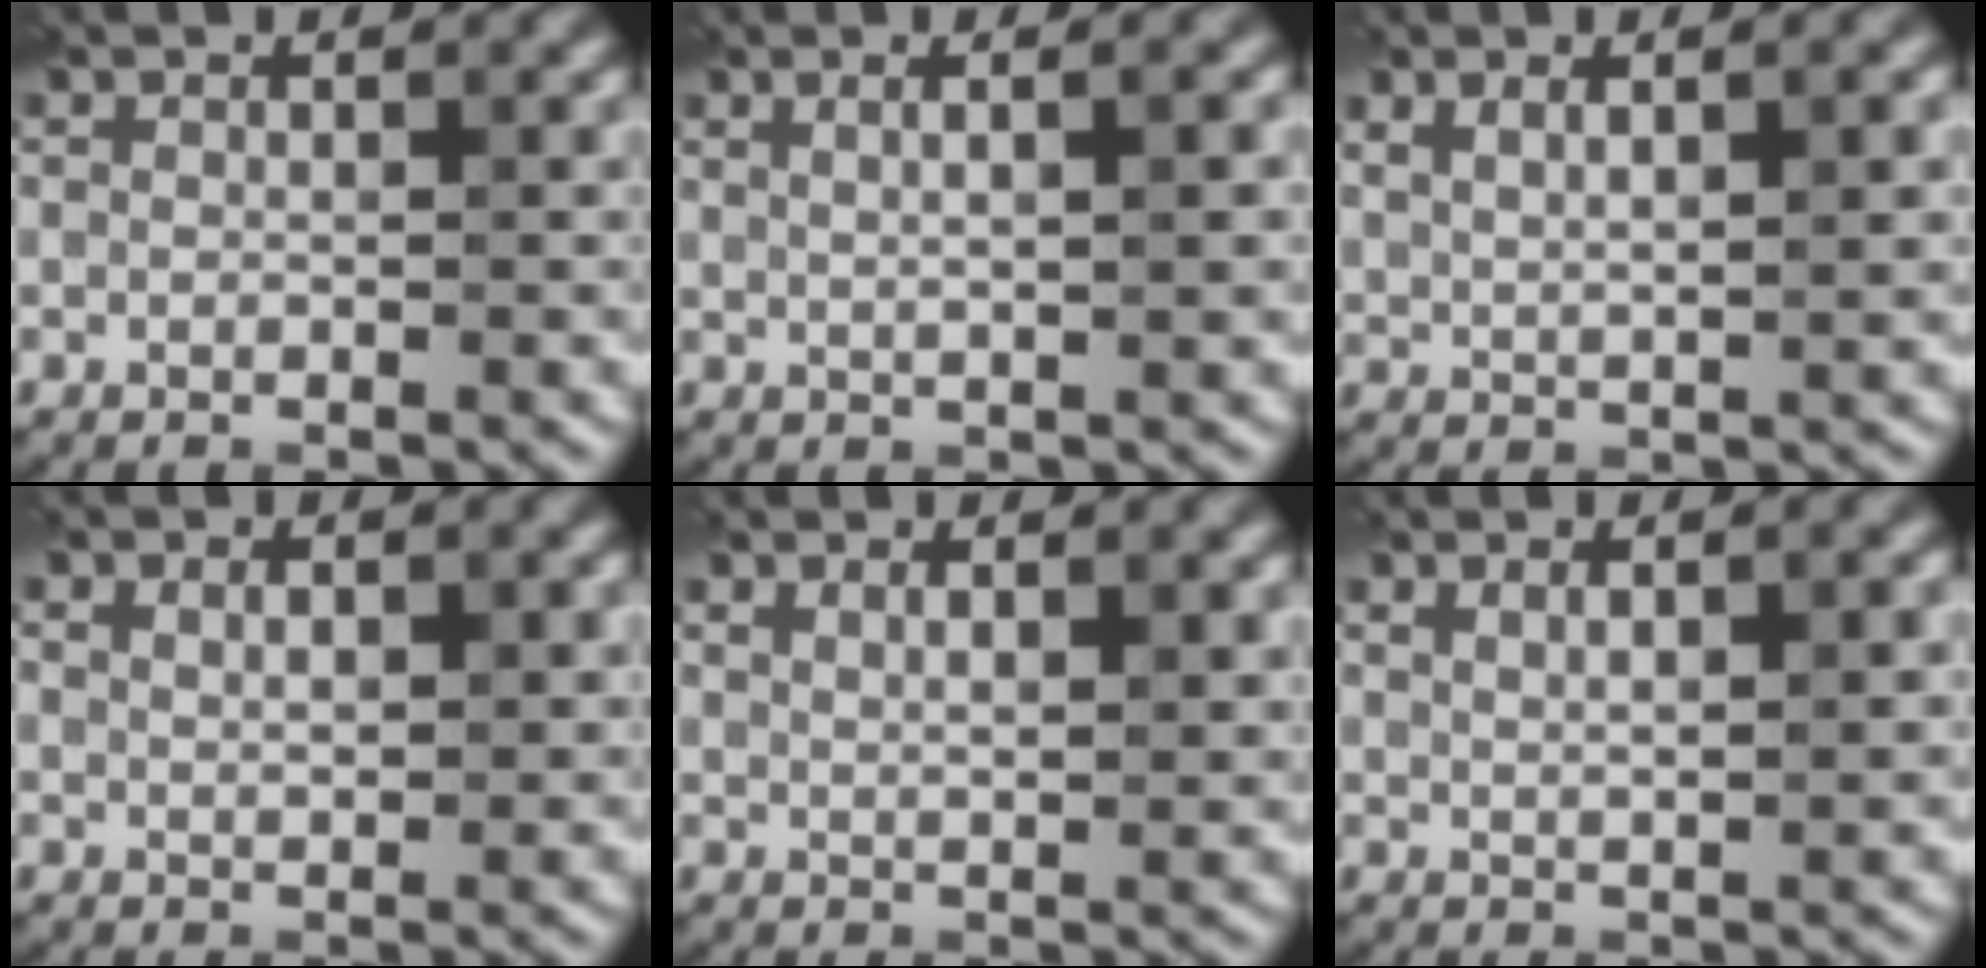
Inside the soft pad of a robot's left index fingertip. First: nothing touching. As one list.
[{"total": 4.2, "force": [1.3, 1.6, 3.6], "torque": [-0.026, 0.012, 0.000]}, {"total": 4.1, "force": [1.6, 1.3, 3.5], "torque": [-0.059, 0.002, 0.029]}, {"total": 2.4, "force": [0.8, 1.4, 1.8], "torque": [-0.028, -0.003, 0.017]}, {"total": 2.4, "force": [1.3, 0.7, 1.8], "torque": [-0.027, -0.005, 0.025]}, {"total": 3.1, "force": [1.1, 0.9, 2.8], "torque": [-0.045, 0.003, 0.020]}]